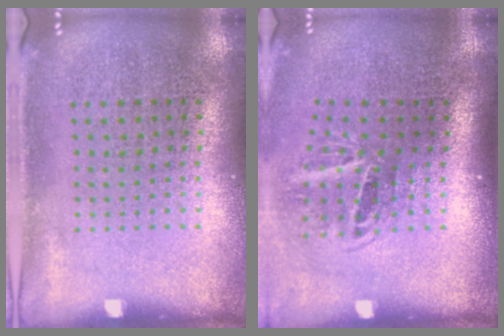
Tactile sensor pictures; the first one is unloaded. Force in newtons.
{"total": 2.0, "press": 1.3, "slide": 1.5}